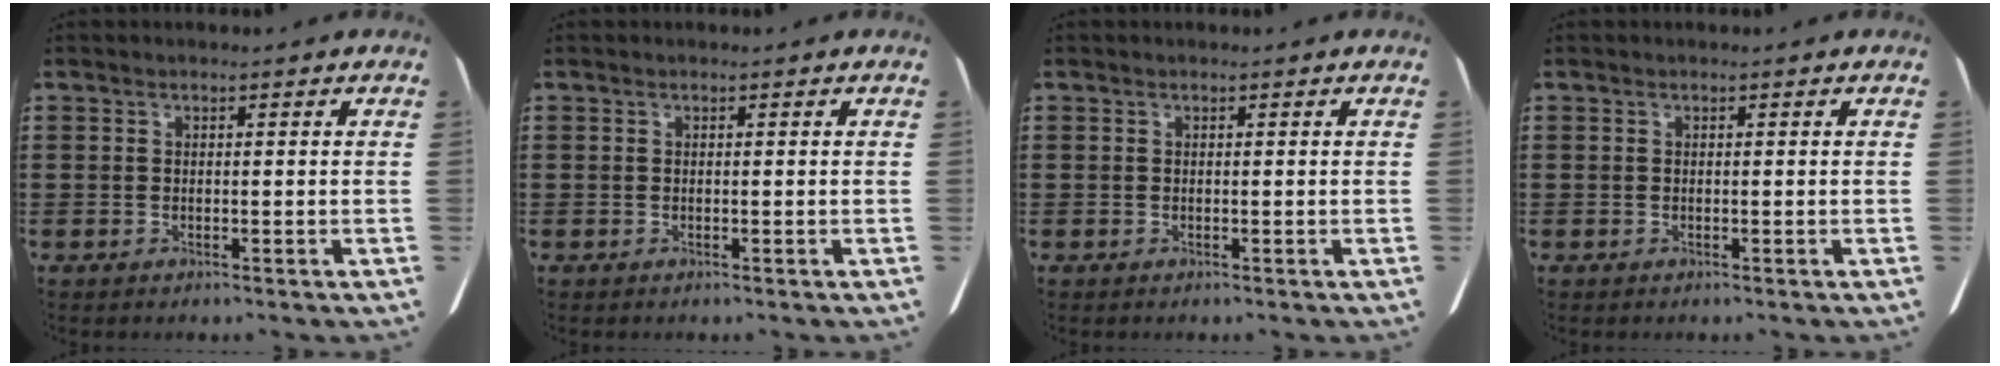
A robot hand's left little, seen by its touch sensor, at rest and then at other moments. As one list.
[{"total": 0.0}, {"total": 0.0}, {"total": 0.0}]